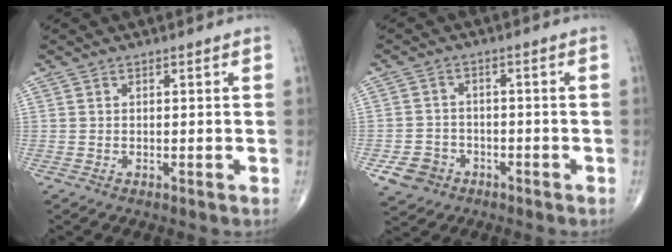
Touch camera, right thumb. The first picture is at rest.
{"total": 5.3, "force": [-2.5, 4.5, 1.4], "torque": [-0.010, 0.016, -0.039]}